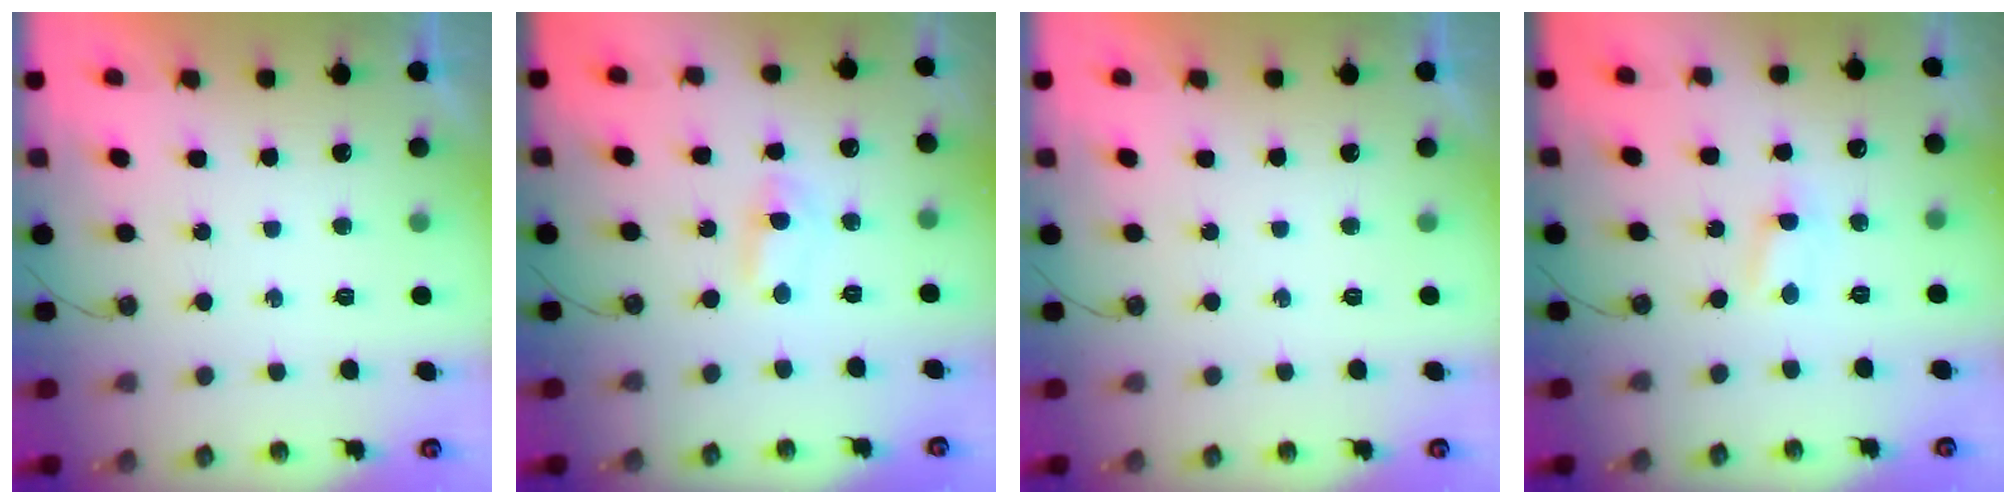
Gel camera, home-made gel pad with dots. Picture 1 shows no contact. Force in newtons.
{"total": 1.3, "press": 1.1, "slide": 0.7}
{"total": 0.0}
{"total": 1.9, "press": 1.9, "slide": 0.2}